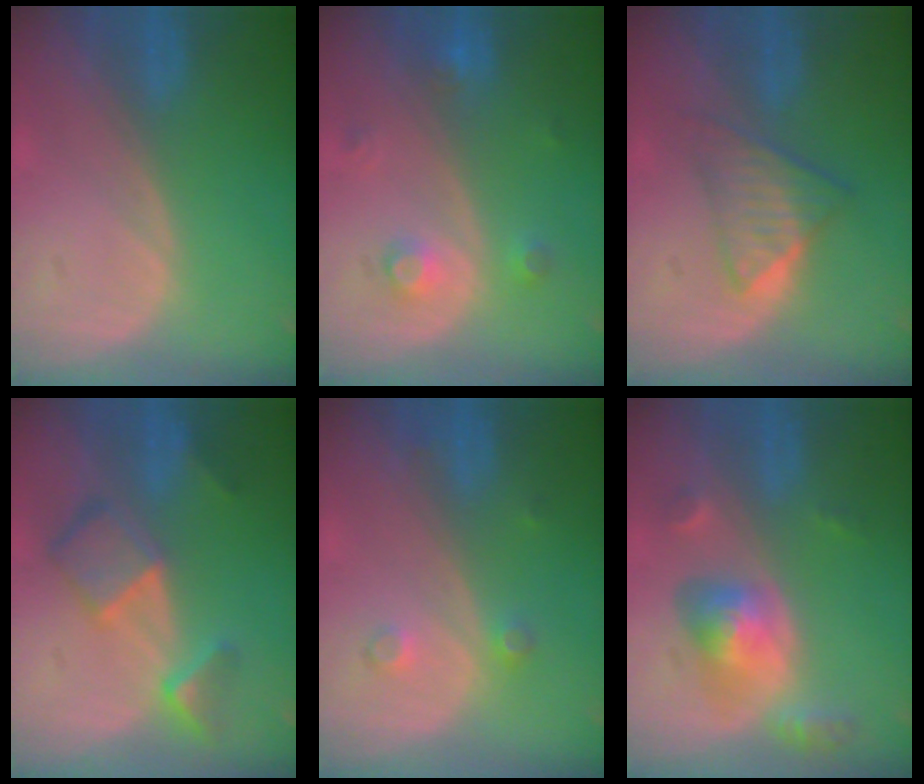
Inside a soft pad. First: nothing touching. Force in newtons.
{"total": 3.4, "press": 3.0, "slide": 1.6}
{"total": 6.0, "press": 5.2, "slide": 3.1}
{"total": 7.5, "press": 6.5, "slide": 3.7}
{"total": 2.5, "press": 2.1, "slide": 1.3}
{"total": 6.3, "press": 5.7, "slide": 2.5}